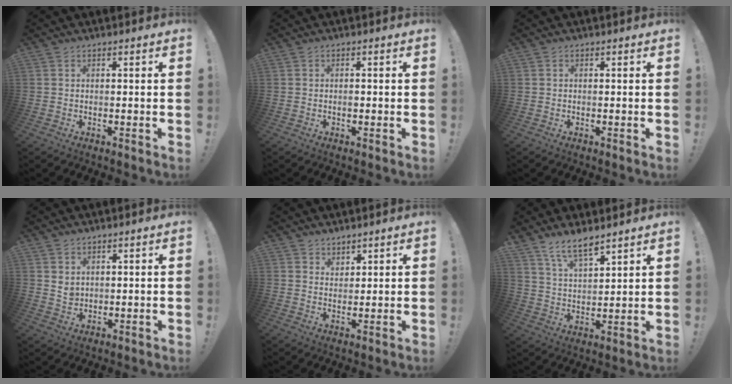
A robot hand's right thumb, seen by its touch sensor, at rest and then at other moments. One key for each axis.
{"total": 0.8, "fx": -0.5, "fy": 0.5, "fz": 0.4, "tx": -0.003, "ty": 0.001, "tz": -0.010}
{"total": 0.0}
{"total": 3.3, "fx": 1.8, "fy": 2.5, "fz": 1.1, "tx": -0.019, "ty": -0.007, "tz": 0.034}
{"total": 3.4, "fx": 2.8, "fy": 1.9, "fz": 0.0, "tx": 0.013, "ty": -0.021, "tz": 0.050}
{"total": 8.6, "fx": 7.1, "fy": 2.6, "fz": 4.2, "tx": -0.077, "ty": -0.047, "tz": 0.132}